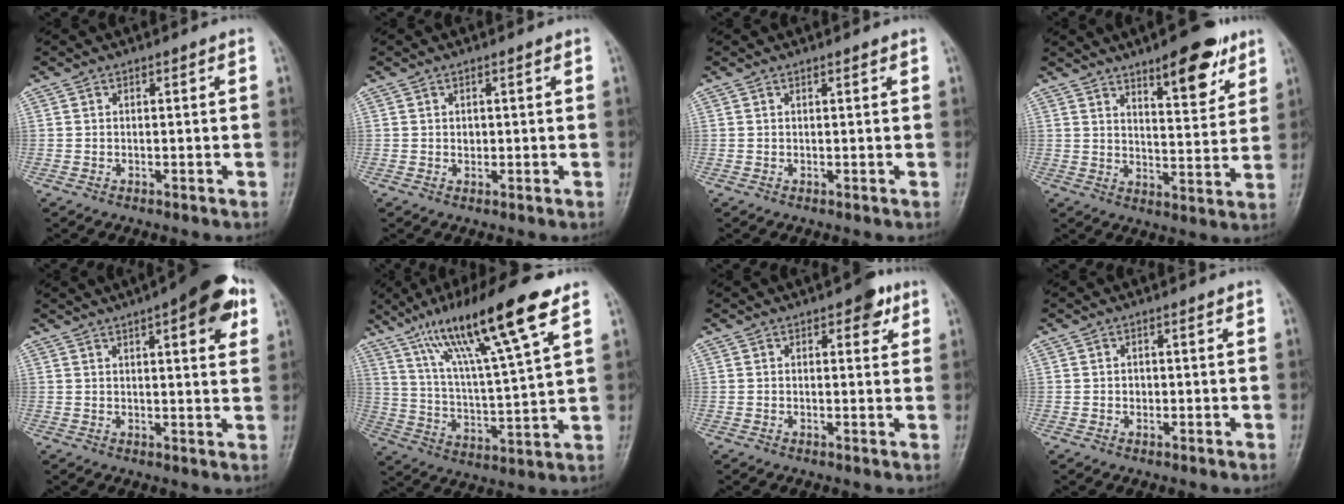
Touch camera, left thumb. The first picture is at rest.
{"total": 1.0, "force": [0.3, 0.8, 0.5], "torque": [-0.002, 0.000, 0.005]}
{"total": 0.6, "force": [0.5, 0.1, 0.3], "torque": [-0.008, -0.003, 0.006]}
{"total": 12.0, "force": [7.6, 3.9, 8.5], "torque": [-0.093, -0.046, 0.112]}
{"total": 12.7, "force": [6.1, 3.8, 10.4], "torque": [-0.111, -0.007, 0.073]}
{"total": 19.7, "force": [11.7, 2.6, 15.6], "torque": [-0.264, -0.033, 0.209]}
{"total": 4.0, "force": [2.2, 2.0, 2.8], "torque": [-0.018, -0.005, 0.021]}
{"total": 0.9, "force": [0.1, 0.8, 0.4], "torque": [-0.001, 0.002, 0.000]}